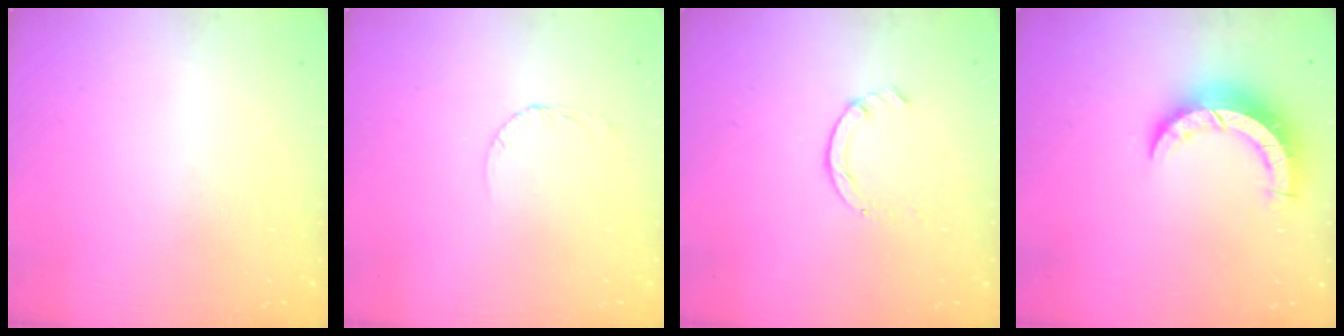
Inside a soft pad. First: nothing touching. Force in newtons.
{"total": 2.6, "press": 2.6, "slide": 0.1}
{"total": 1.4, "press": 1.4, "slide": 0.2}
{"total": 7.9, "press": 7.9, "slide": 1.0}